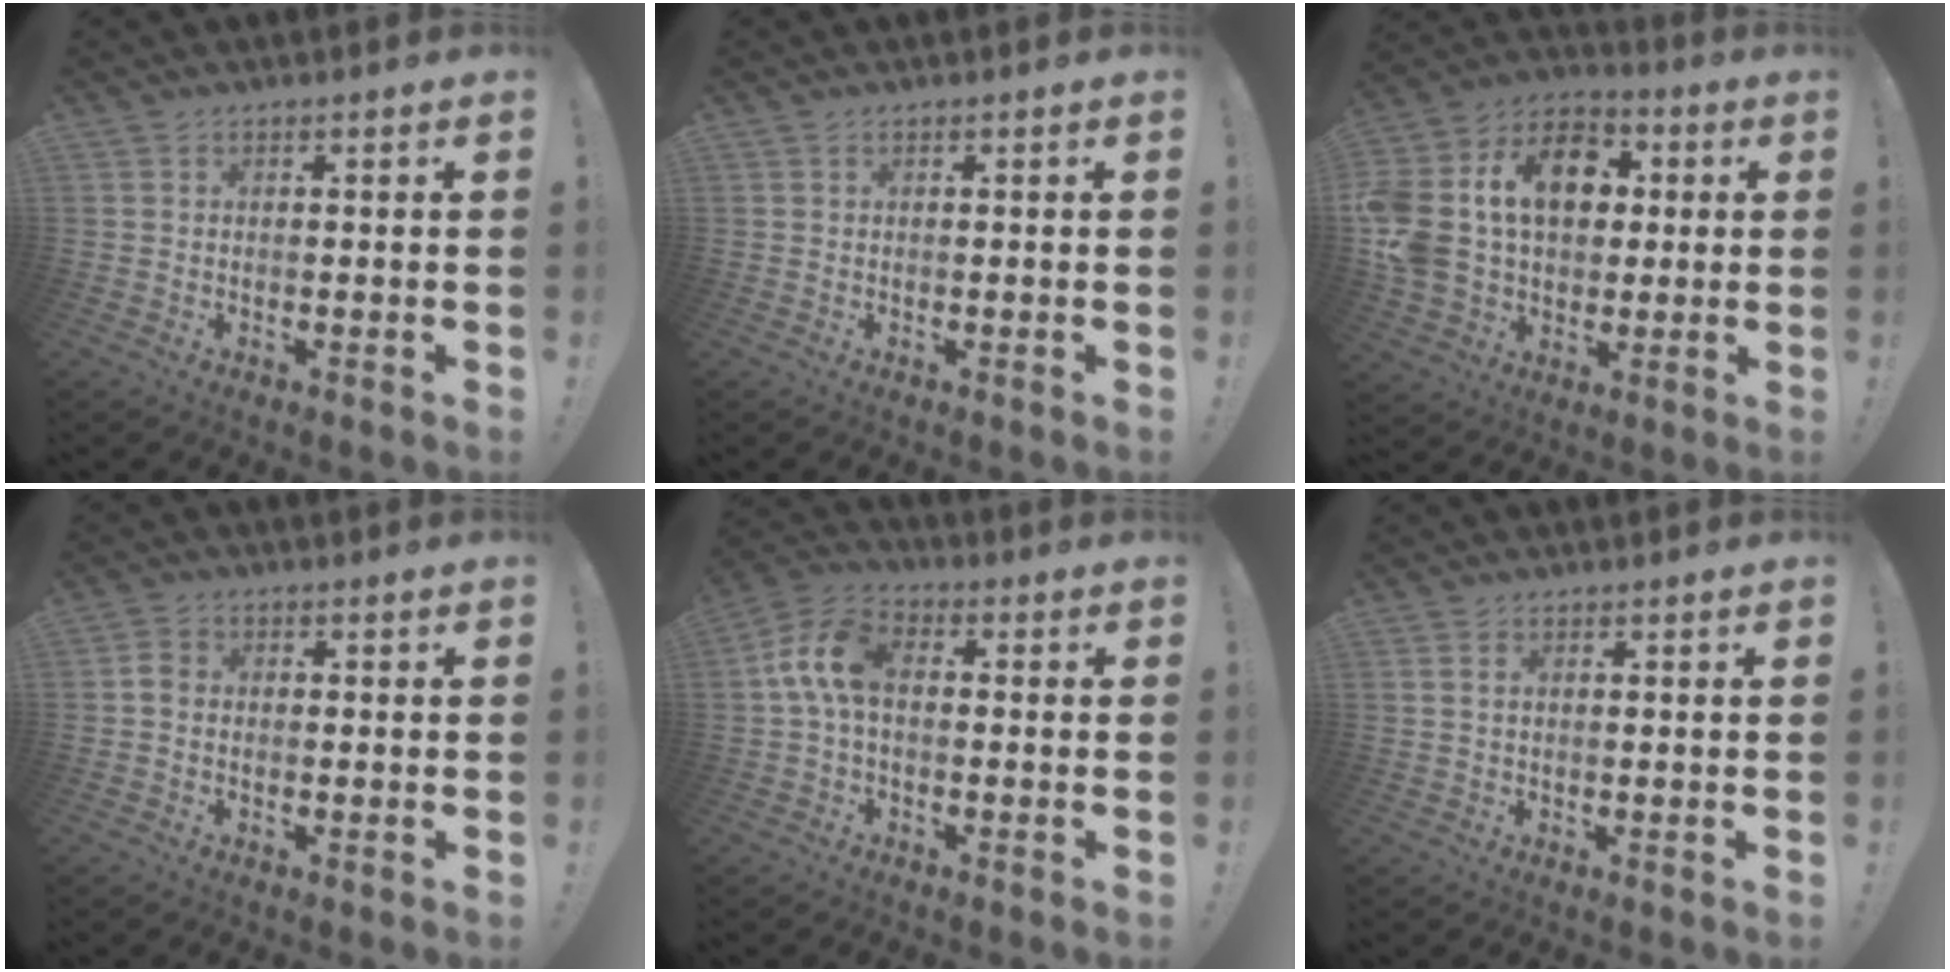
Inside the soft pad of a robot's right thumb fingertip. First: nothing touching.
{"total": 0.0}
{"total": 22.1, "force": [4.8, 16.2, 14.3], "torque": [-0.261, 0.001, 0.096]}
{"total": 2.9, "force": [-0.4, 2.2, 1.8], "torque": [-0.037, 0.014, -0.004]}
{"total": 10.6, "force": [0.6, 6.2, 8.5], "torque": [-0.170, 0.011, 0.015]}
{"total": 1.7, "force": [0.7, 1.3, 0.9], "torque": [-0.015, 0.003, 0.012]}